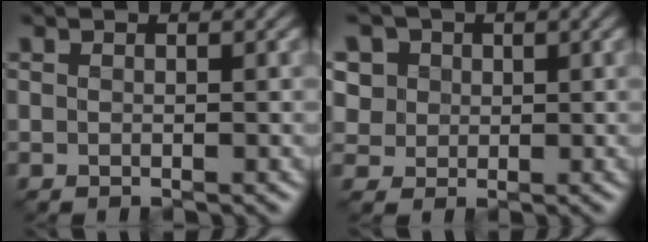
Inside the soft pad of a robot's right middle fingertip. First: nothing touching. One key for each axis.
{"total": 5.7, "fx": 2.6, "fy": 4.5, "fz": 2.1, "tx": -0.058, "ty": 0.009, "tz": 0.039}